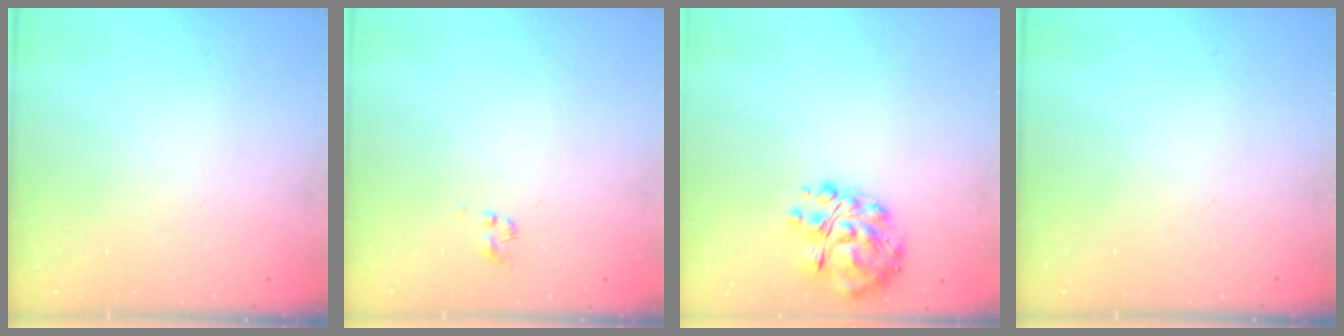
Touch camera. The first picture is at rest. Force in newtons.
{"total": 0.0}
{"total": 11.1, "press": 10.8, "slide": 2.5}
{"total": 0.0}